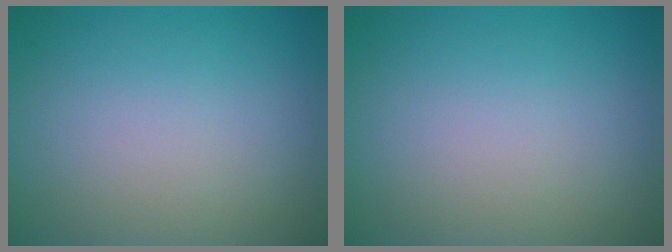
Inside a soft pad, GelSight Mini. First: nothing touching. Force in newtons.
{"total": 0.0}